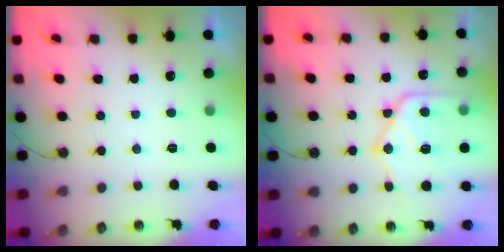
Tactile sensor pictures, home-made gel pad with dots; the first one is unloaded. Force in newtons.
{"total": 18.1, "press": 18.1, "slide": 1.4}